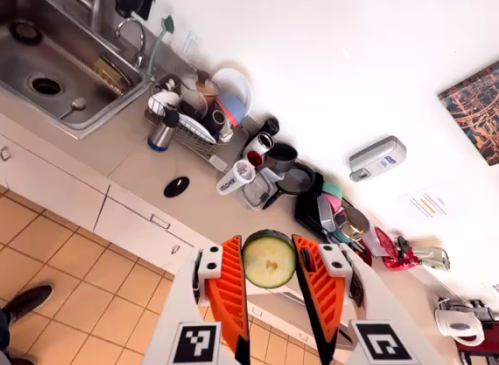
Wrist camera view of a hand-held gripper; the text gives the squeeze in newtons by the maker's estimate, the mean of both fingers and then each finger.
{"total": 8.0, "left": 7.9, "right": 8.1}